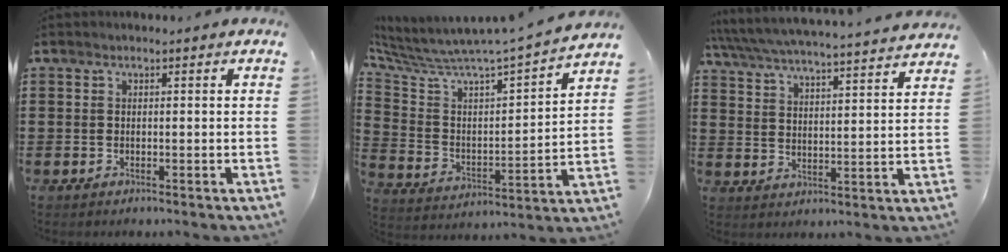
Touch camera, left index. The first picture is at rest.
{"total": 5.1, "force": [4.9, -0.1, 1.3], "torque": [-0.061, -0.064, 0.072]}
{"total": 4.9, "force": [4.7, -0.3, 1.2], "torque": [-0.047, -0.035, 0.076]}